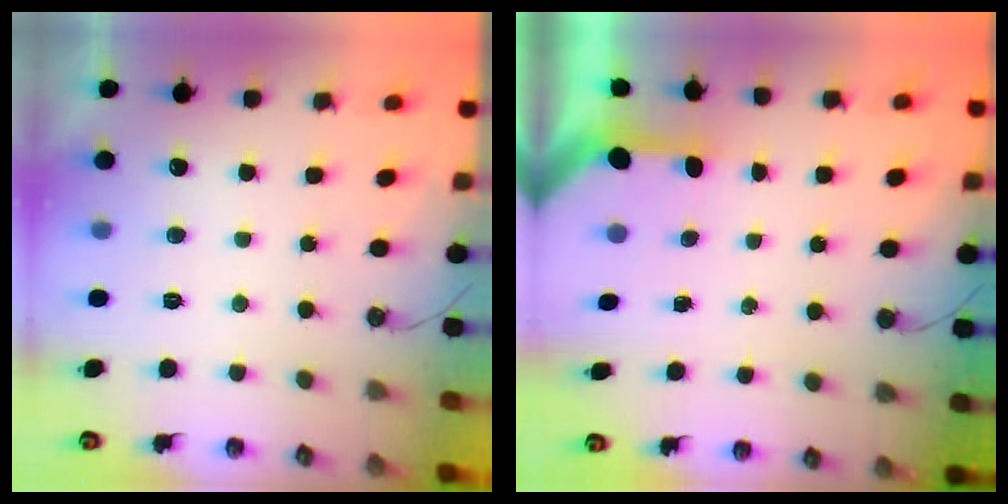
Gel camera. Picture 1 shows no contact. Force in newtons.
{"total": 3.5, "press": 3.5, "slide": 0.4}